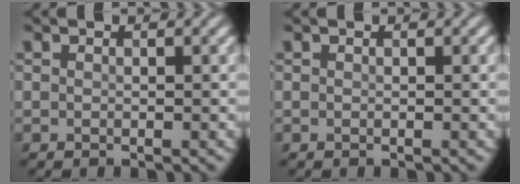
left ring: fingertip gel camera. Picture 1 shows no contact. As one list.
[{"total": 0.0}]